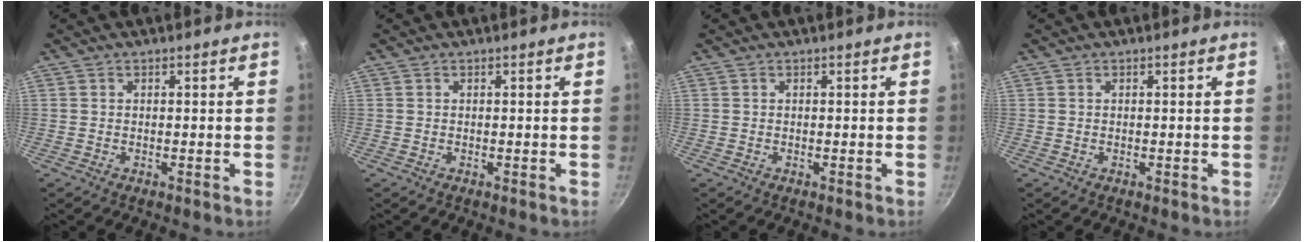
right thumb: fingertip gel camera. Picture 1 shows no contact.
{"total": 0.0}
{"total": 0.0}
{"total": 0.0}